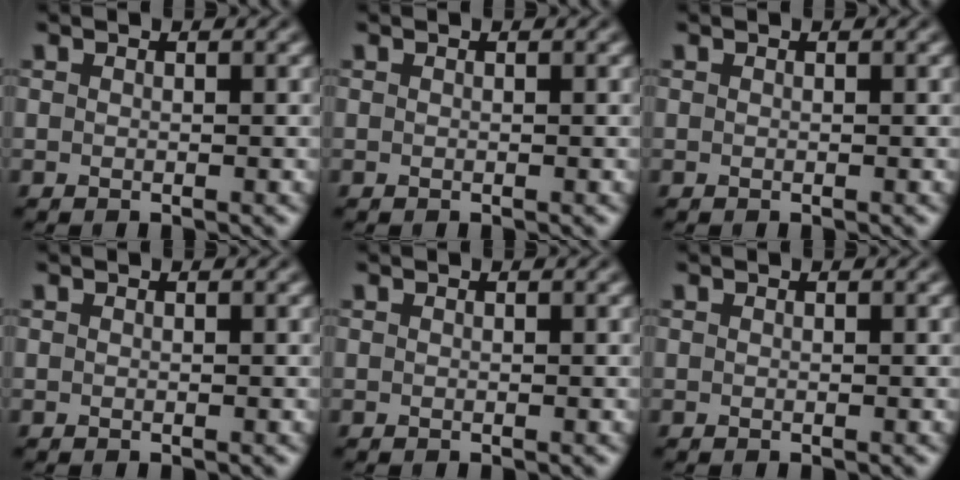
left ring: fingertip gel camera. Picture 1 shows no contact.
{"total": 0.0}
{"total": 0.0}
{"total": 0.0}
{"total": 0.0}
{"total": 0.0}